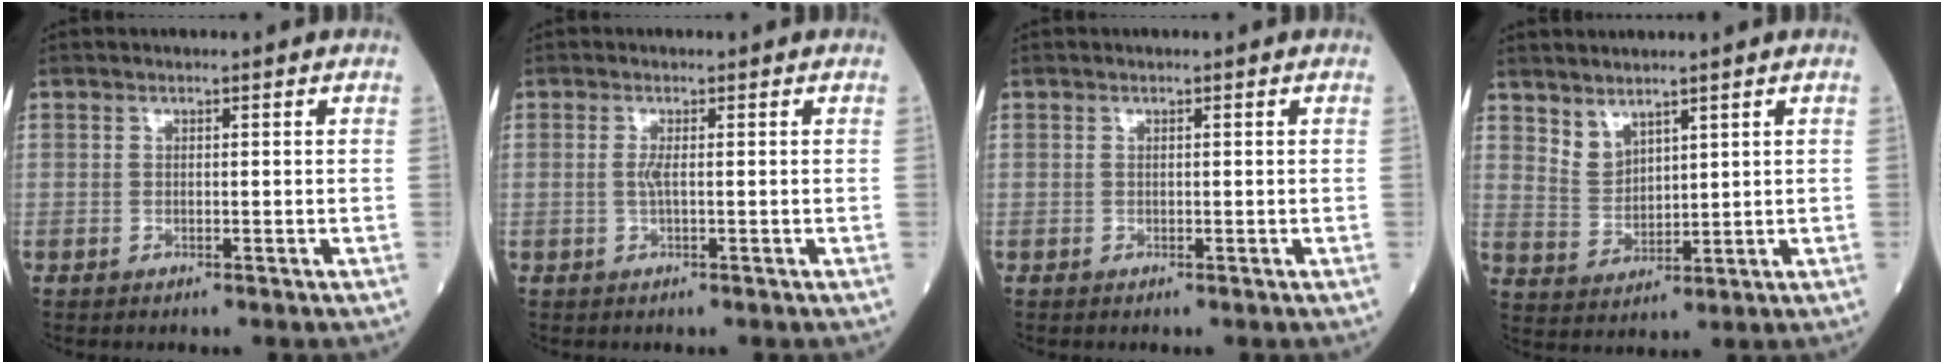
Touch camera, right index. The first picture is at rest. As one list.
[{"total": 1.3, "force": [0.0, 0.0, 1.3], "torque": [-0.035, -0.001, -0.003]}, {"total": 0.0}, {"total": 4.0, "force": [3.3, 1.8, 1.6], "torque": [-0.038, 0.000, 0.078]}]